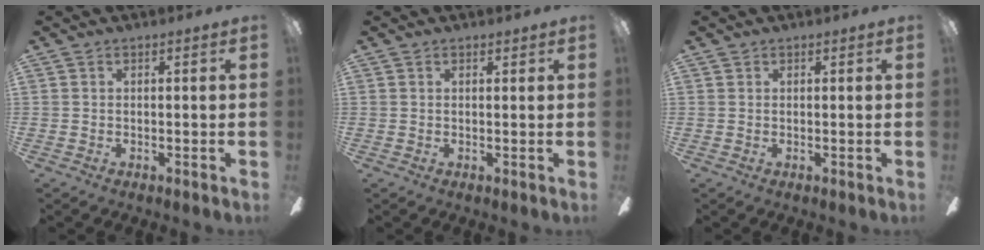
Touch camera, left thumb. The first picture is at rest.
{"total": 0.7, "force": [0.5, 0.5, 0.1], "torque": [-0.003, 0.002, 0.010]}
{"total": 0.5, "force": [0.4, 0.3, -0.1], "torque": [0.004, 0.003, 0.007]}